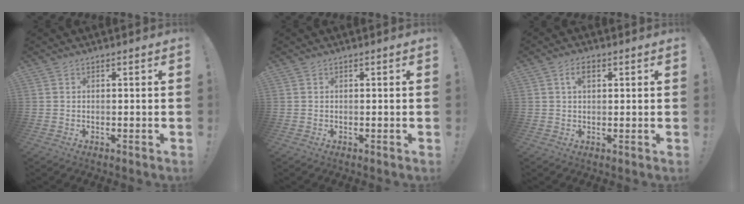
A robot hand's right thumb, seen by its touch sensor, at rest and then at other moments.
{"total": 0.0}
{"total": 3.9, "force": [1.5, 2.1, 3.0], "torque": [-0.051, 0.004, 0.023]}